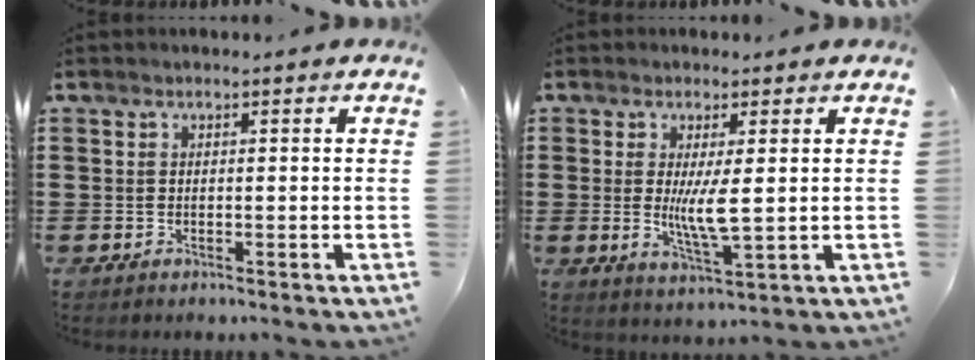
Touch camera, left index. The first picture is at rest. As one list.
[{"total": 5.9, "force": [0.5, 1.1, 5.7], "torque": [-0.106, -0.010, 0.005]}]